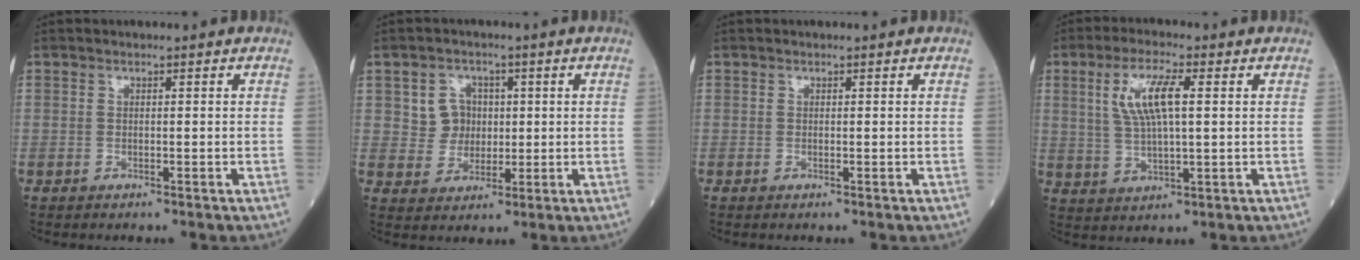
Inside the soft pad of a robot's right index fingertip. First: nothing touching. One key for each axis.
{"total": 4.9, "fx": 1.0, "fy": 4.6, "fz": 1.3, "tx": -0.018, "ty": 0.013, "tz": 0.019}
{"total": 0.0}
{"total": 7.9, "fx": 2.1, "fy": 1.6, "fz": 7.4, "tx": -0.155, "ty": 0.009, "tz": 0.044}